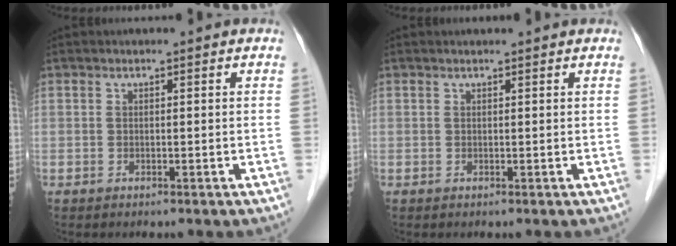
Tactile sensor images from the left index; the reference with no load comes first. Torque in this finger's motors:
{"motor_torque": [0.61, -0.92, 0.01, -0.01]}